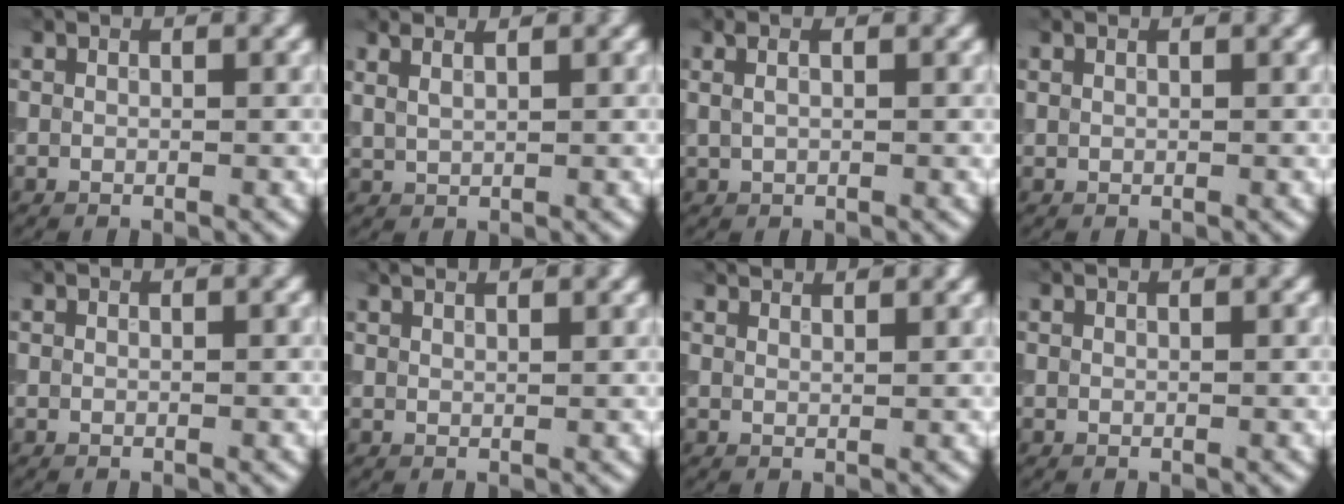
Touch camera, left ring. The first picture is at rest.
{"total": 2.0, "force": [1.5, 0.4, 1.2], "torque": [-0.025, 0.009, 0.024]}
{"total": 1.5, "force": [0.6, 0.5, 1.2], "torque": [-0.033, 0.004, 0.014]}
{"total": 0.0}
{"total": 0.0}
{"total": 2.1, "force": [1.9, 0.3, 0.9], "torque": [-0.013, 0.007, 0.024]}
{"total": 2.8, "force": [2.6, 0.4, 0.8], "torque": [-0.017, -0.001, 0.045]}
{"total": 0.0}